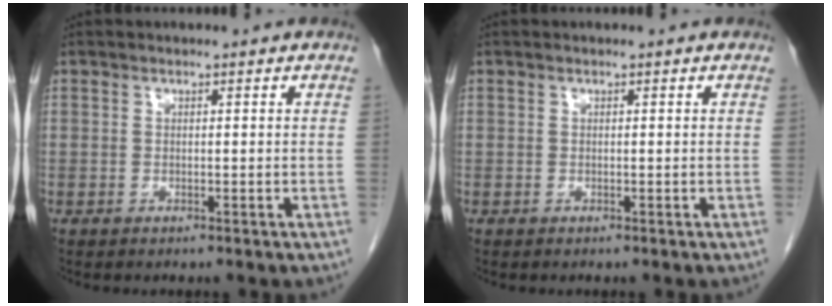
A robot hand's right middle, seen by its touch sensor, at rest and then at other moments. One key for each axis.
{"total": 0.0}